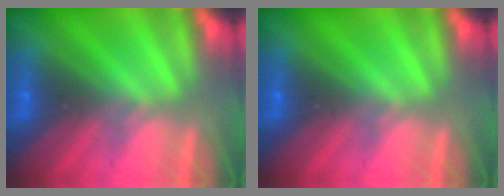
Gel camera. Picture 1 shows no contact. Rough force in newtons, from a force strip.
{"total": 0.0}